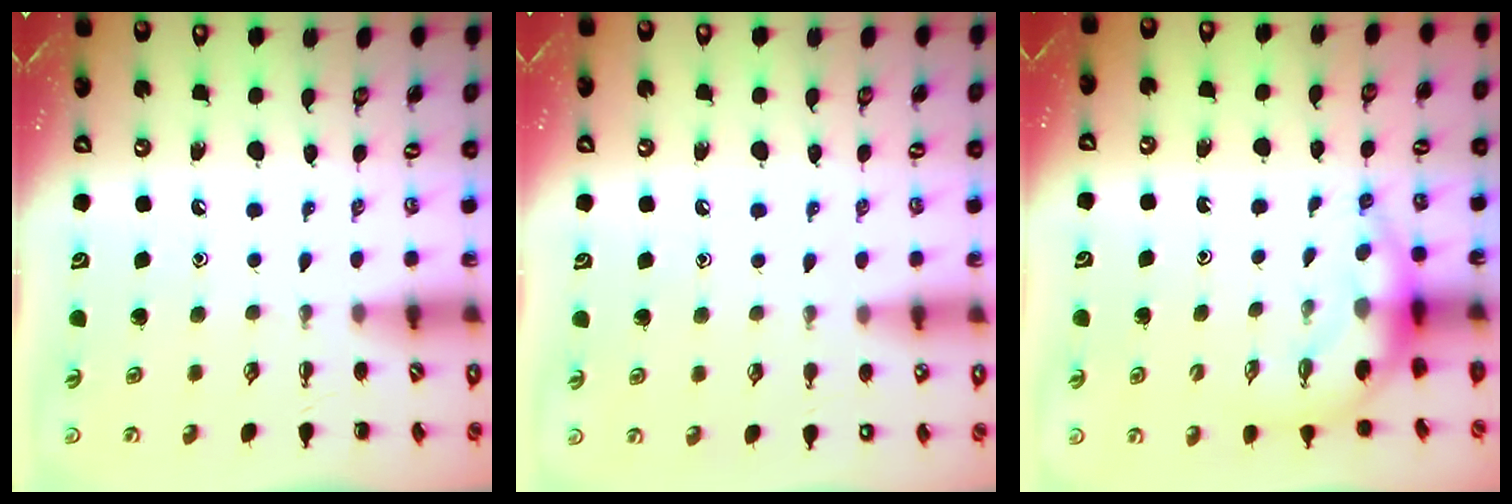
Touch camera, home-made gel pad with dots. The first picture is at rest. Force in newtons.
{"total": 5.4, "press": 5.1, "slide": 1.7}
{"total": 6.6, "press": 6.5, "slide": 1.2}